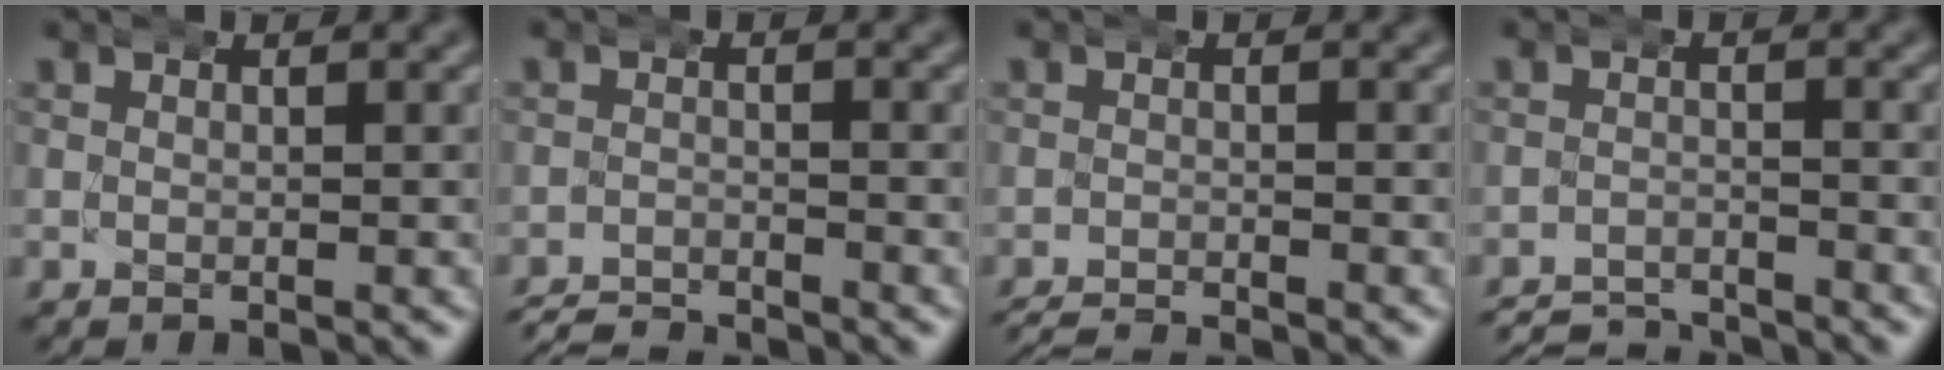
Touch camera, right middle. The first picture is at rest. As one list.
[{"total": 4.7, "force": [-4.6, 0.9, 0.2], "torque": [-0.012, -0.015, -0.077]}, {"total": 5.1, "force": [-5.0, 1.1, 0.6], "torque": [-0.011, -0.014, -0.075]}, {"total": 5.5, "force": [-5.4, 1.1, 0.2], "torque": [-0.005, -0.017, -0.091]}]